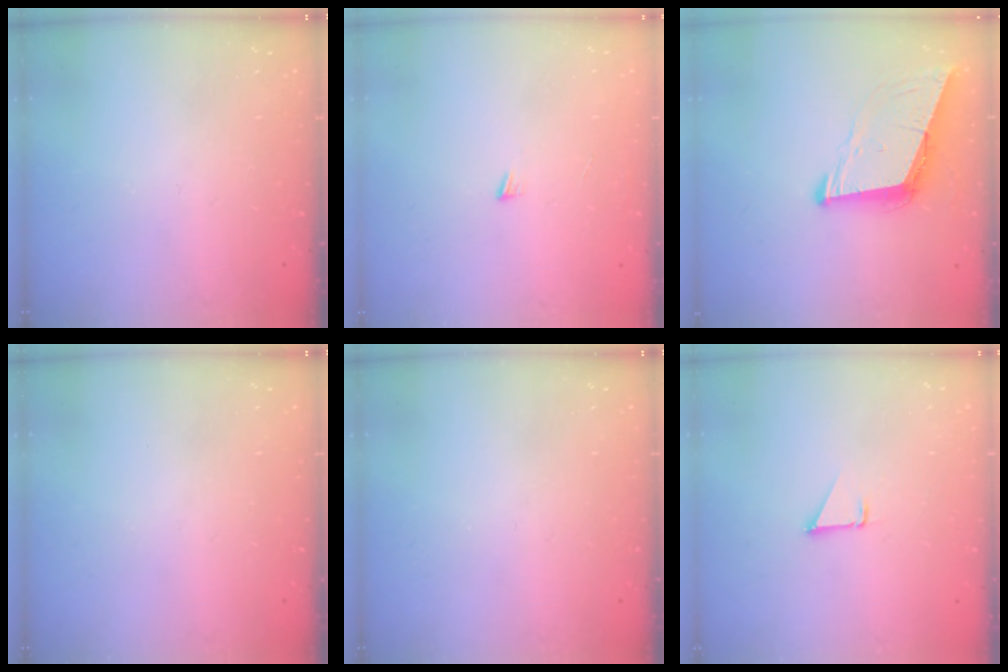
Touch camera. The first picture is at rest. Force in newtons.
{"total": 3.1, "press": 3.1, "slide": 0.3}
{"total": 8.8, "press": 8.1, "slide": 3.6}
{"total": 0.0}
{"total": 0.0}
{"total": 1.3, "press": 1.3, "slide": 0.1}